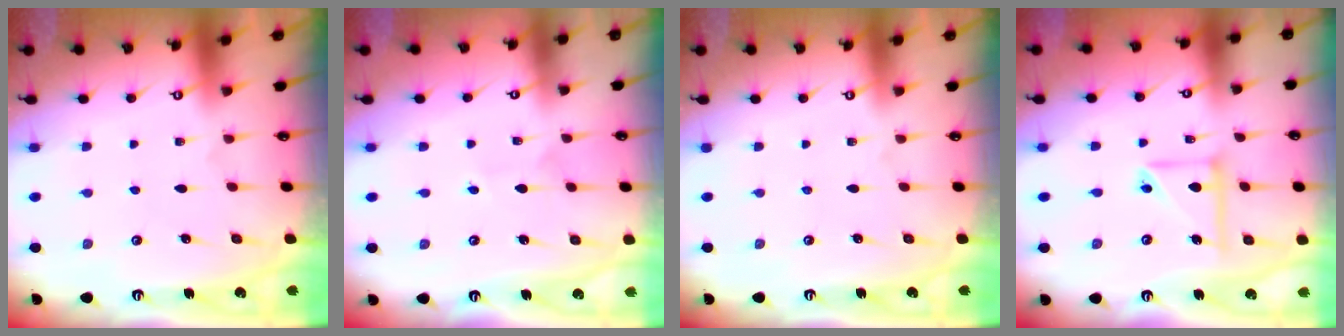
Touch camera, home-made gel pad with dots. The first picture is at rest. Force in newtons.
{"total": 2.9, "press": 2.8, "slide": 0.4}
{"total": 0.0}
{"total": 8.7, "press": 8.6, "slide": 0.6}